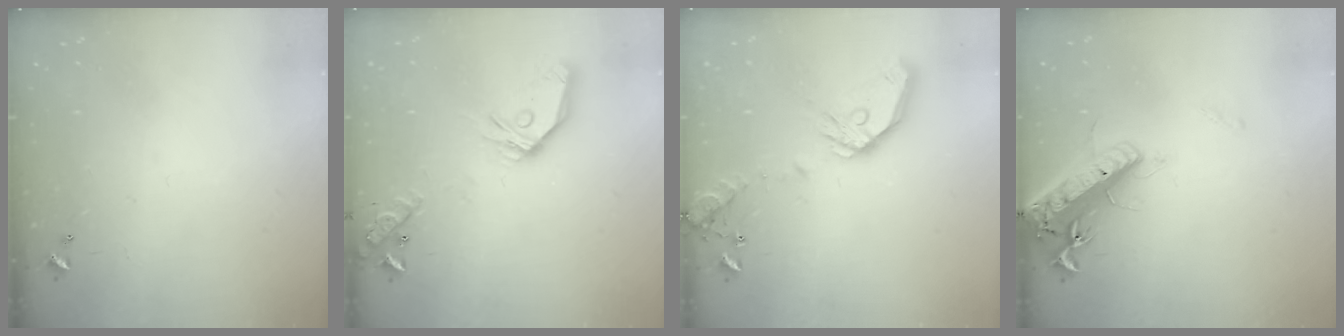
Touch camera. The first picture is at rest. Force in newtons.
{"total": 18.6, "press": 18.4, "slide": 2.5}
{"total": 15.7, "press": 15.4, "slide": 2.5}
{"total": 18.1, "press": 17.7, "slide": 3.9}